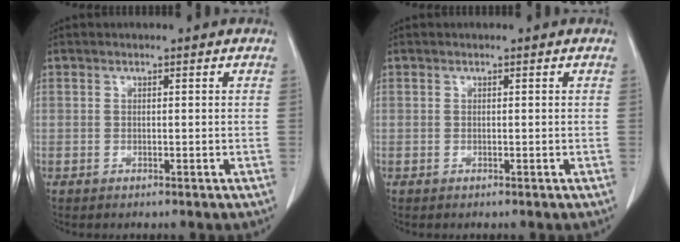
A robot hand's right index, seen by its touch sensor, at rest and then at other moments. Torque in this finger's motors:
{"motor_torque": [-0.01, 0.01, 0.00, 0.00]}